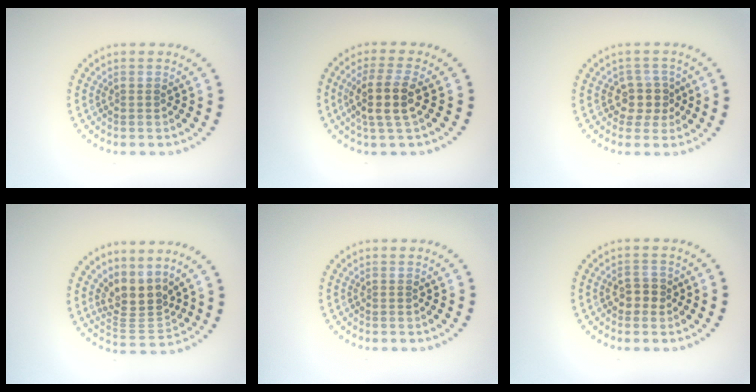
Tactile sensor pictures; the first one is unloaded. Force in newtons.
{"total": 3.4, "press": 3.0, "slide": 1.7}
{"total": 2.4, "press": 2.0, "slide": 1.4}
{"total": 3.6, "press": 2.6, "slide": 2.5}
{"total": 0.0}
{"total": 1.9, "press": 1.8, "slide": 0.6}